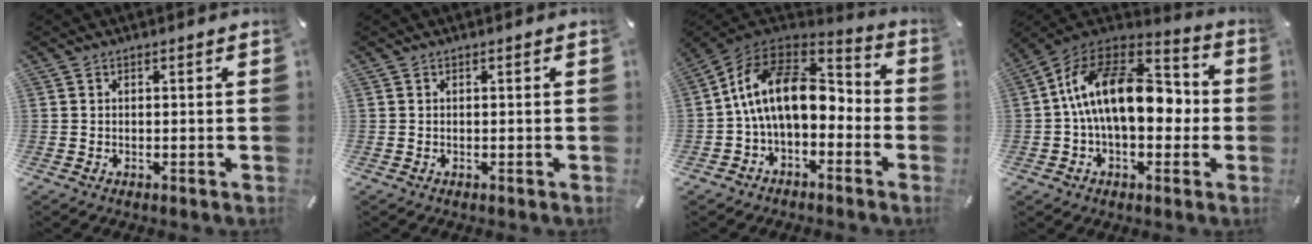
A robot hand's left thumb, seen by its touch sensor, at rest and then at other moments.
{"total": 0.0}
{"total": 17.2, "force": [0.5, 11.3, 12.9], "torque": [-0.244, 0.014, 0.005]}
{"total": 20.9, "force": [0.9, 12.7, 16.6], "torque": [-0.291, 0.017, 0.012]}